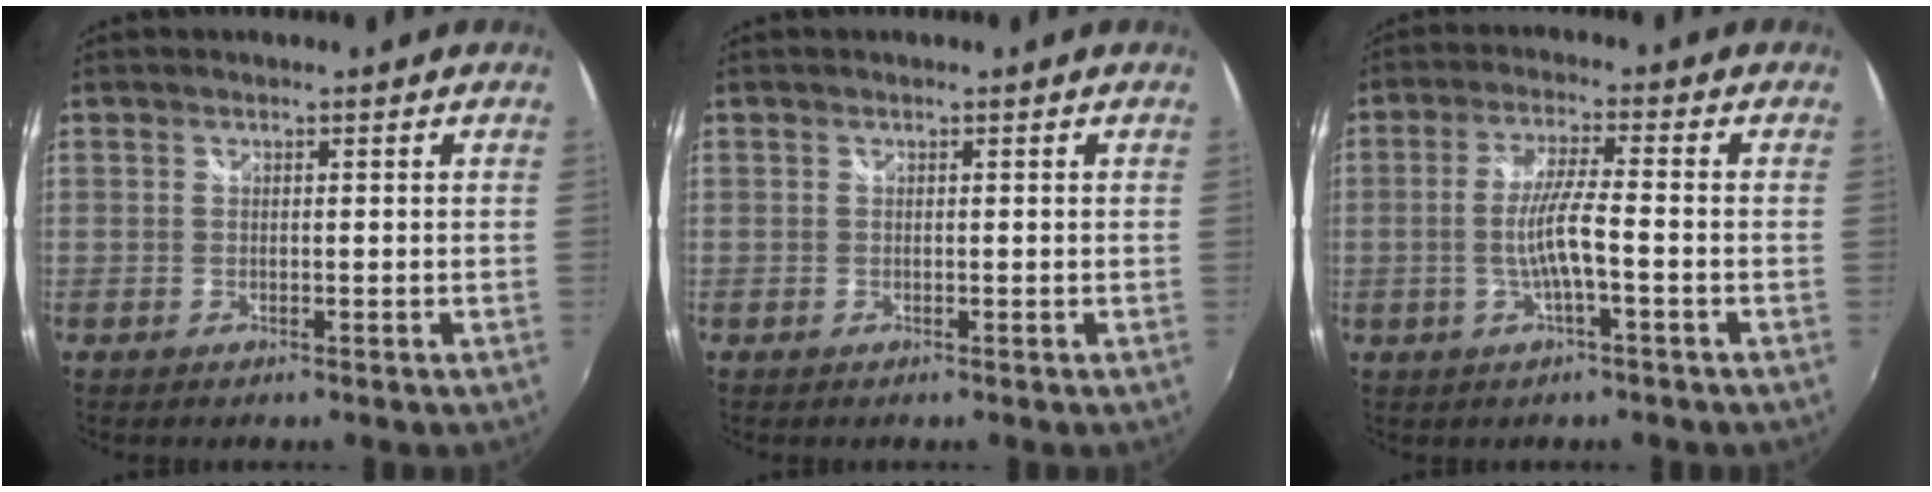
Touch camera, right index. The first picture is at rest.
{"total": 0.0}
{"total": 6.1, "force": [-1.9, -0.1, 5.8], "torque": [-0.113, -0.001, -0.035]}